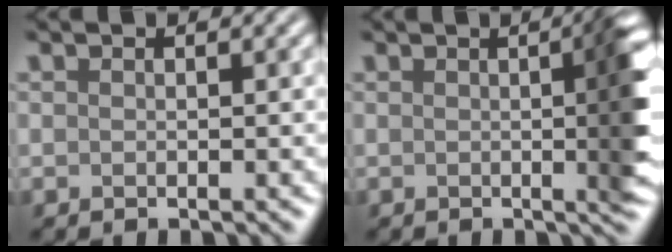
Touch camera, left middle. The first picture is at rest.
{"total": 5.9, "force": [0.2, 1.6, 5.7], "torque": [-0.058, 0.006, 0.002]}